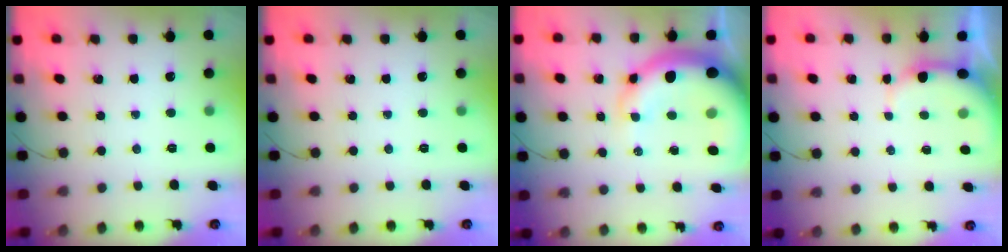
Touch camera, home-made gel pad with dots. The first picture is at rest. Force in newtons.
{"total": 0.0}
{"total": 16.2, "press": 15.5, "slide": 4.6}
{"total": 4.8, "press": 4.7, "slide": 0.8}